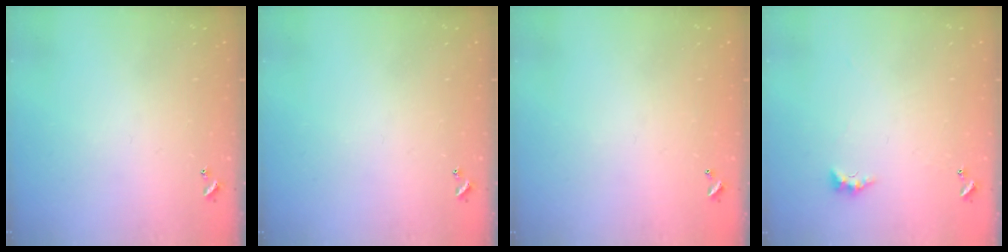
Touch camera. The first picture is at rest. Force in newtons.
{"total": 0.0}
{"total": 2.7, "press": 2.7, "slide": 0.1}
{"total": 3.1, "press": 3.1, "slide": 0.7}